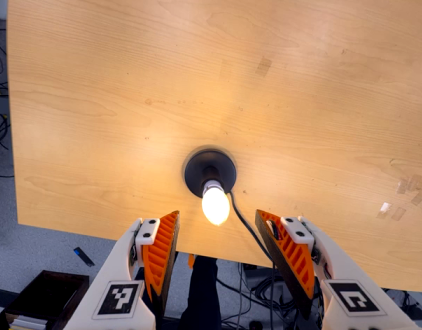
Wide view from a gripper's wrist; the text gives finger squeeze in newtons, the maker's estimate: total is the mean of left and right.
{"total": 0.0}